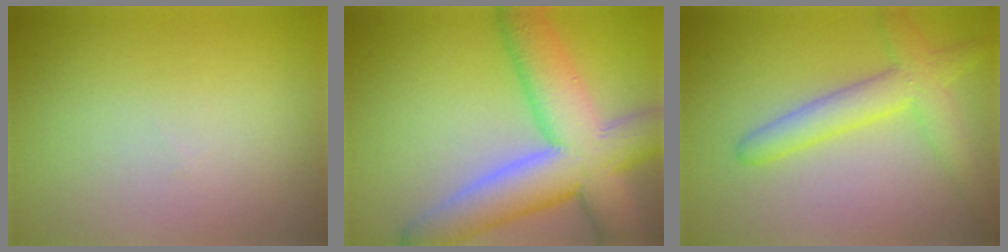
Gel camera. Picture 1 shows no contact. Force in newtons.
{"total": 10.8, "press": 10.7, "slide": 0.8}
{"total": 4.3, "press": 4.3, "slide": 0.3}